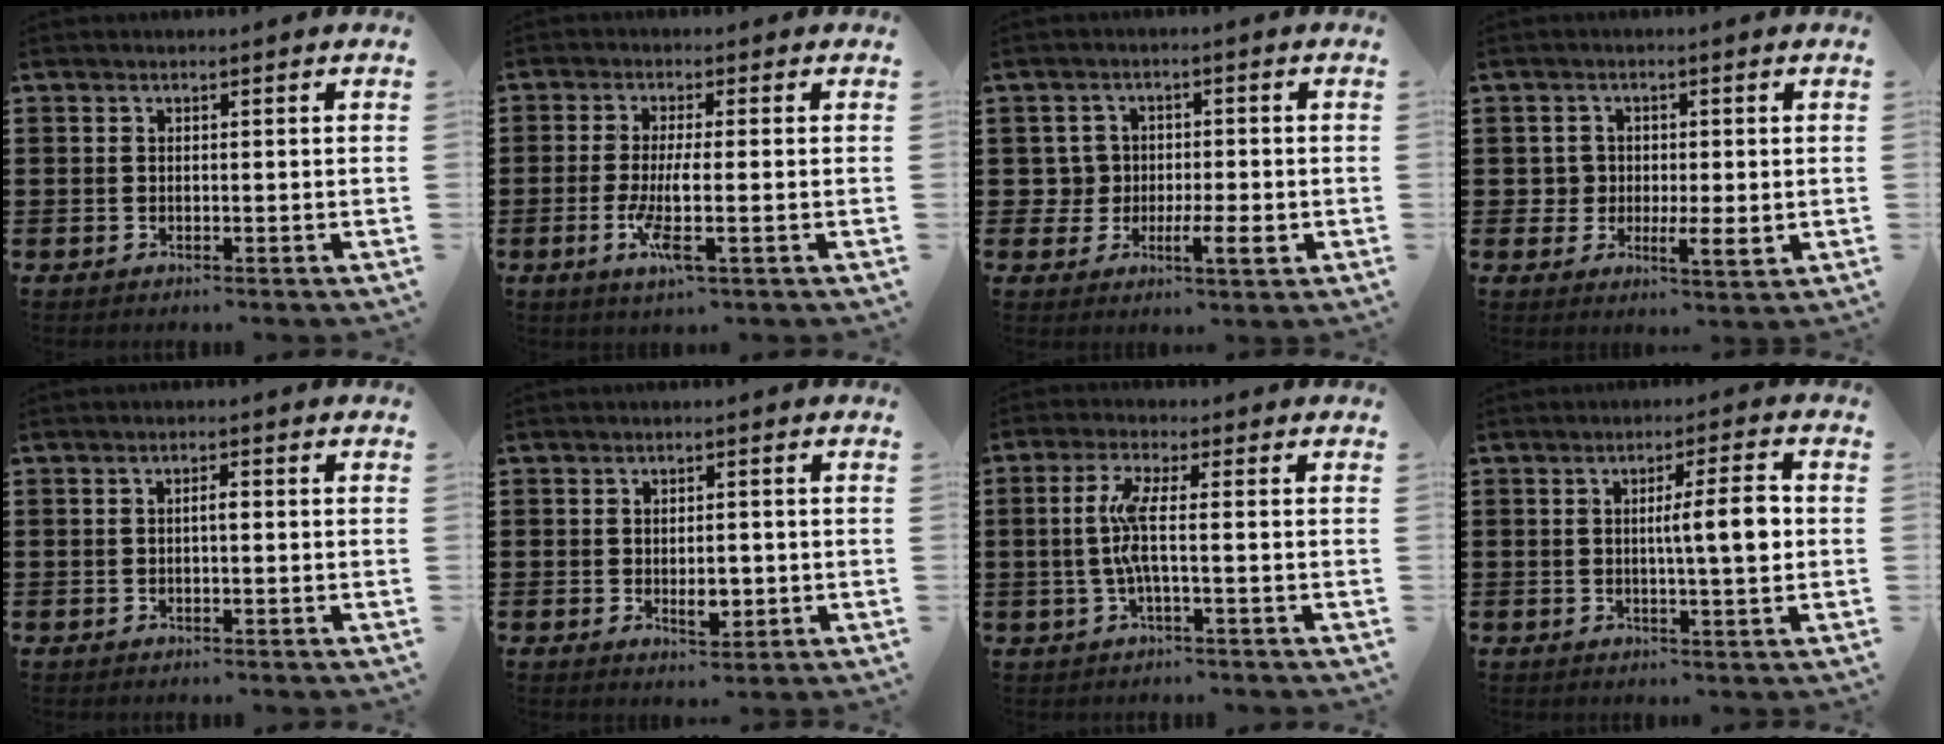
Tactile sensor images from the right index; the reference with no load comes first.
{"total": 5.7, "force": [-1.6, 0.5, 5.4], "torque": [-0.122, -0.023, -0.035]}
{"total": 4.7, "force": [-1.1, 3.4, 3.1], "torque": [-0.065, 0.001, -0.024]}
{"total": 3.5, "force": [-0.3, 2.4, 2.4], "torque": [-0.047, 0.001, -0.007]}
{"total": 1.4, "force": [-0.1, 0.3, 1.4], "torque": [-0.026, 0.002, -0.003]}
{"total": 3.6, "force": [-0.5, 1.7, 3.1], "torque": [-0.048, 0.001, -0.010]}
{"total": 5.5, "force": [-0.4, 0.5, 5.5], "torque": [-0.132, -0.013, -0.021]}
{"total": 6.5, "force": [0.4, 0.7, 6.4], "torque": [-0.100, -0.008, -0.001]}